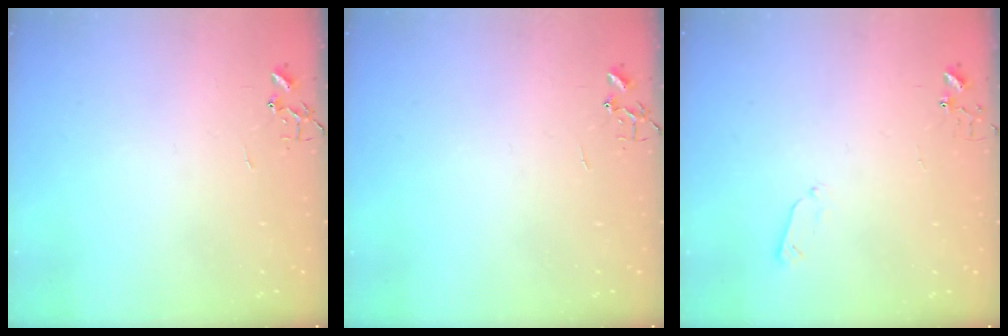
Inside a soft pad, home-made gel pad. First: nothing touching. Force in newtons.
{"total": 0.0}
{"total": 3.3, "press": 3.2, "slide": 0.6}